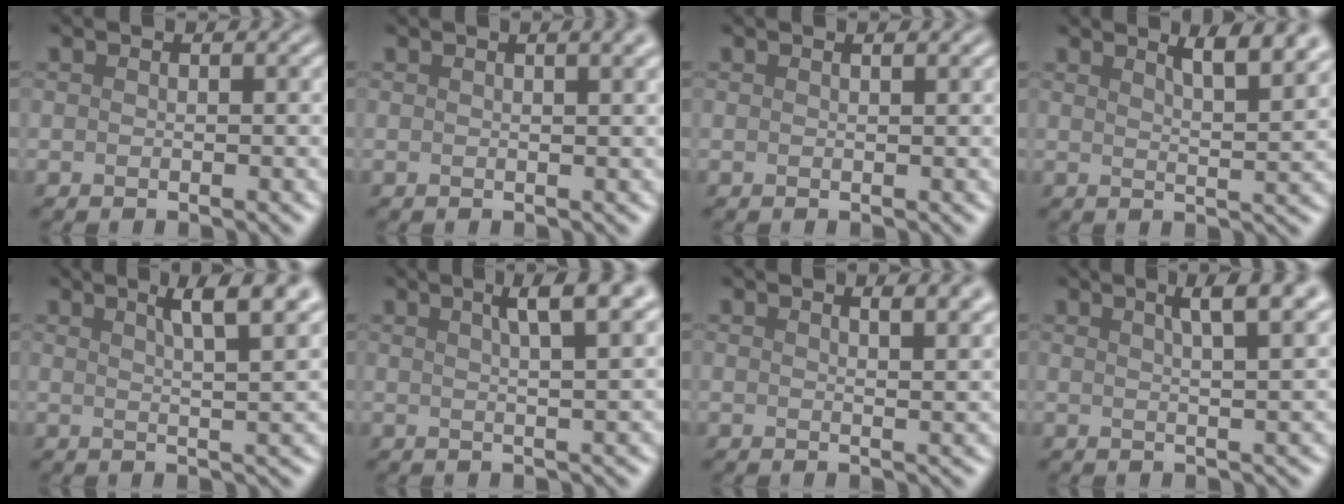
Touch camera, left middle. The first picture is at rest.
{"total": 5.2, "force": [2.6, 2.4, 3.7], "torque": [-0.013, 0.038, 0.006]}
{"total": 1.1, "force": [0.7, 0.4, 0.7], "torque": [-0.002, -0.002, 0.000]}
{"total": 5.7, "force": [3.8, 1.6, 4.0], "torque": [-0.029, 0.023, 0.038]}
{"total": 5.7, "force": [3.2, 1.3, 4.5], "torque": [-0.039, 0.020, 0.037]}
{"total": 4.6, "force": [2.4, 0.8, 3.8], "torque": [-0.037, 0.018, 0.031]}
{"total": 5.3, "force": [3.3, 2.1, 3.6], "torque": [-0.012, 0.034, 0.020]}
{"total": 5.0, "force": [2.8, 1.2, 4.0], "torque": [-0.033, 0.024, 0.022]}